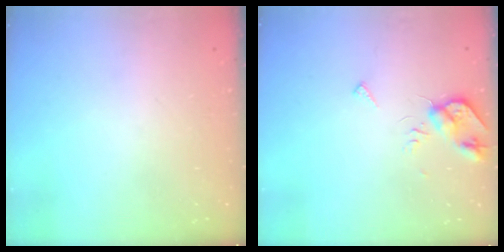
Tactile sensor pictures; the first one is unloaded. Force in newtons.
{"total": 6.5, "press": 6.5, "slide": 0.5}